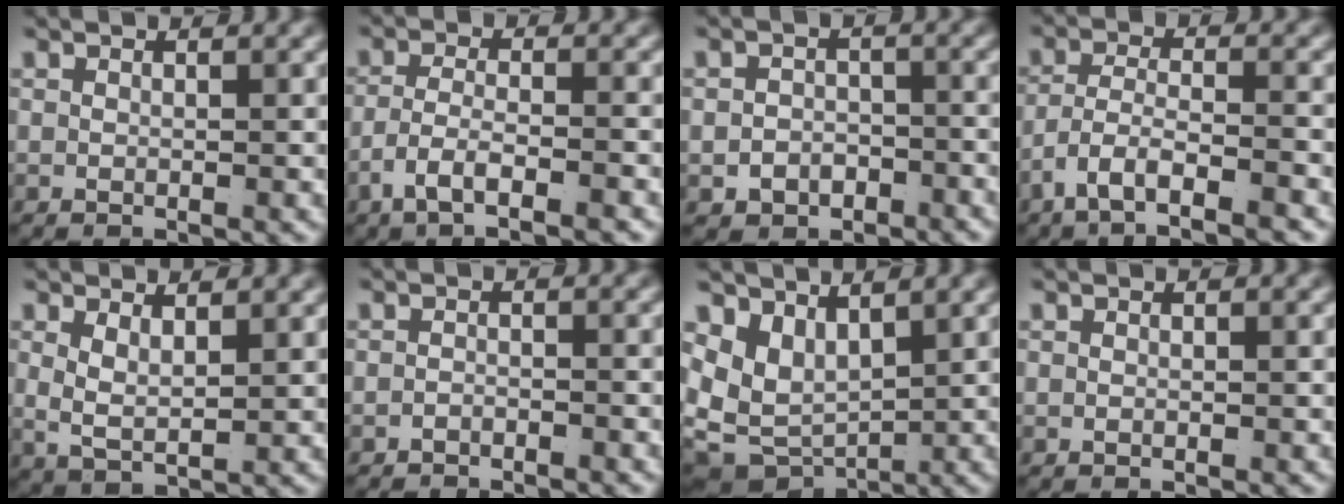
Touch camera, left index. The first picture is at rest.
{"total": 4.5, "force": [-3.1, 1.3, 3.0], "torque": [-0.057, -0.020, -0.043]}
{"total": 3.4, "force": [-2.3, 2.5, 0.5], "torque": [-0.002, -0.017, -0.035]}
{"total": 6.0, "force": [-4.1, 2.4, 3.6], "torque": [-0.070, -0.033, -0.055]}
{"total": 3.3, "force": [0.9, 2.1, 2.4], "torque": [-0.062, -0.019, 0.025]}
{"total": 1.6, "force": [-1.5, -0.2, 0.0], "torque": [-0.001, -0.008, -0.023]}
{"total": 10.1, "force": [-0.3, 8.5, 5.5], "torque": [-0.128, -0.046, 0.008]}
{"total": 0.0}